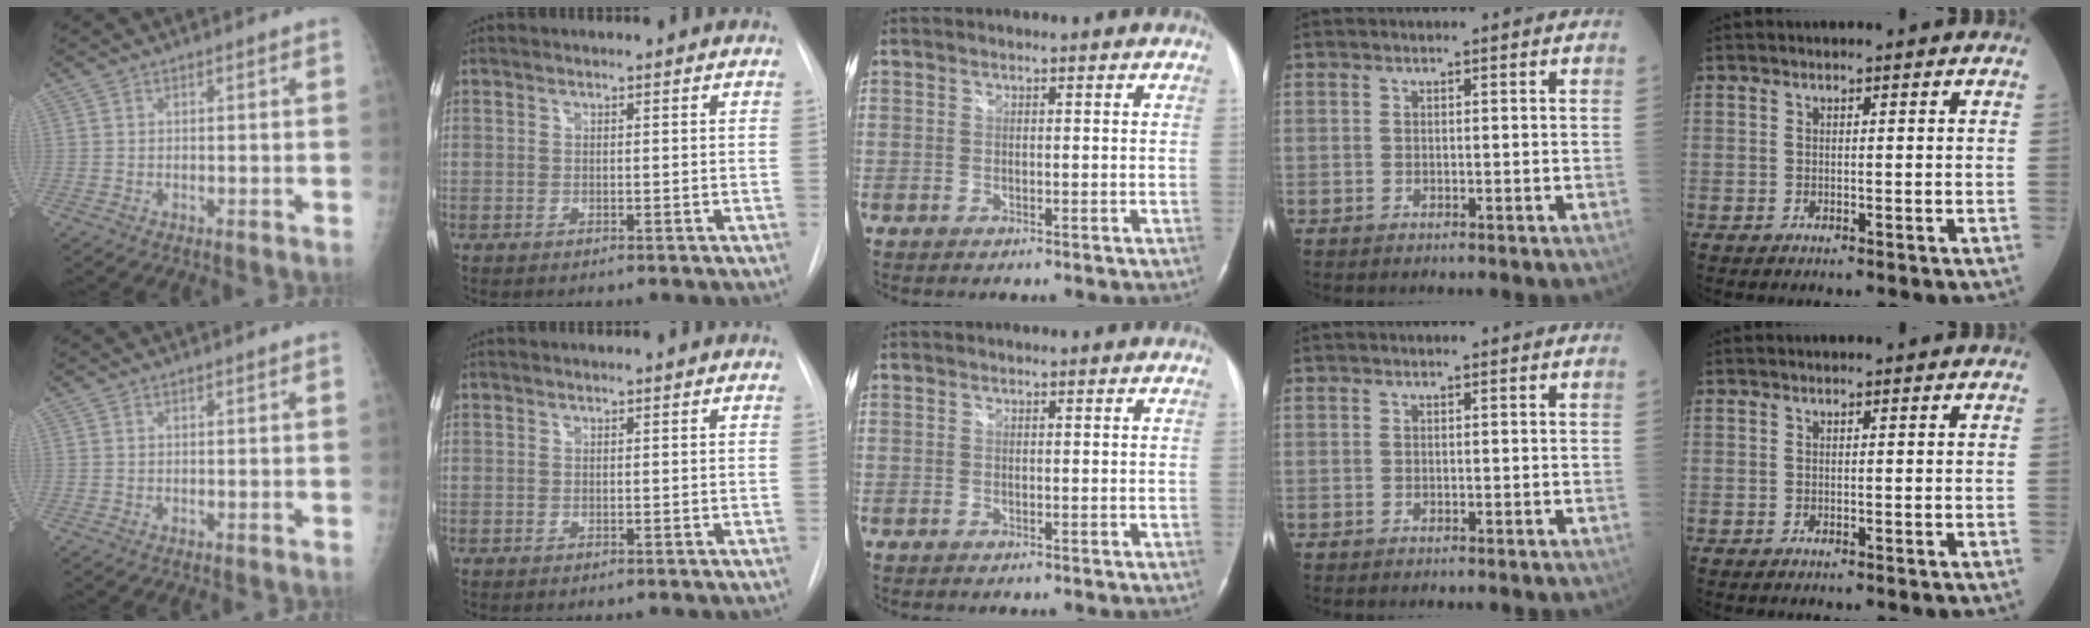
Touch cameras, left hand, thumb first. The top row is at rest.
{}